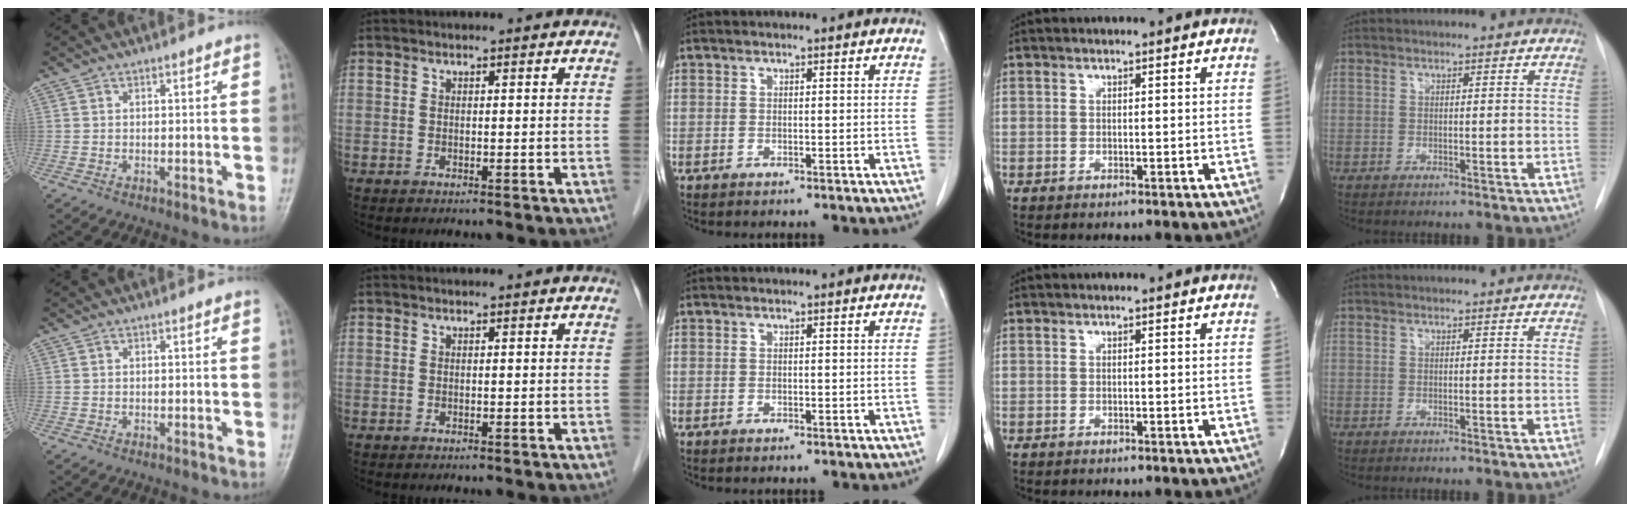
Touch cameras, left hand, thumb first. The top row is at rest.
{}